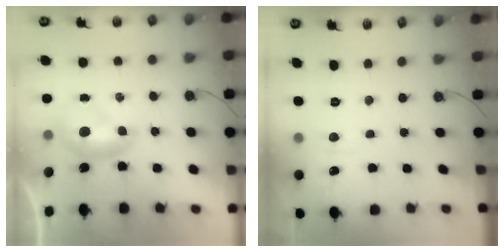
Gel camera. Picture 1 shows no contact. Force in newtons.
{"total": 0.6, "press": 0.4, "slide": 0.5}